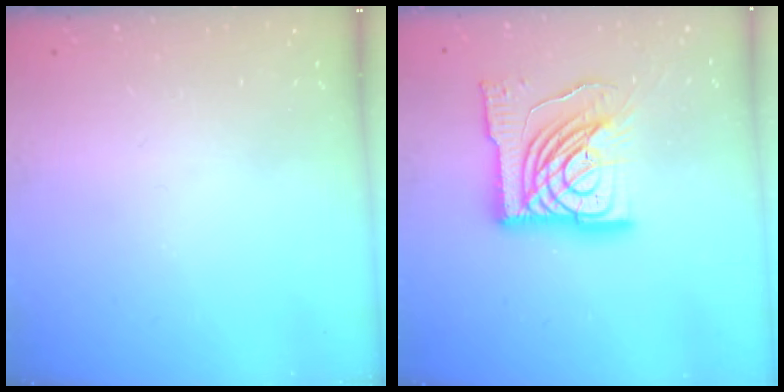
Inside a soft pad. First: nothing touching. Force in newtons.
{"total": 23.1, "press": 22.9, "slide": 2.5}